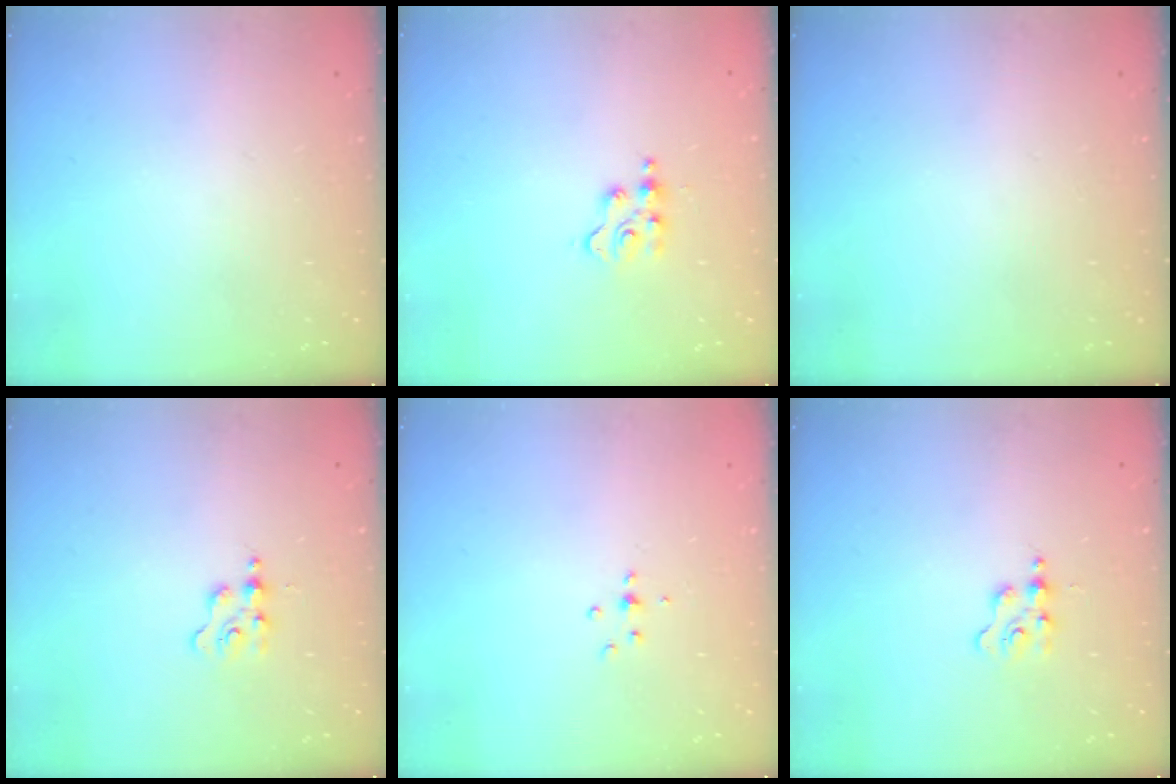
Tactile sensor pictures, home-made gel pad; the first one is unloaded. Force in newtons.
{"total": 3.8, "press": 3.8, "slide": 0.5}
{"total": 0.0}
{"total": 1.4, "press": 1.3, "slide": 0.3}
{"total": 4.0, "press": 3.8, "slide": 1.2}
{"total": 1.4, "press": 1.3, "slide": 0.3}